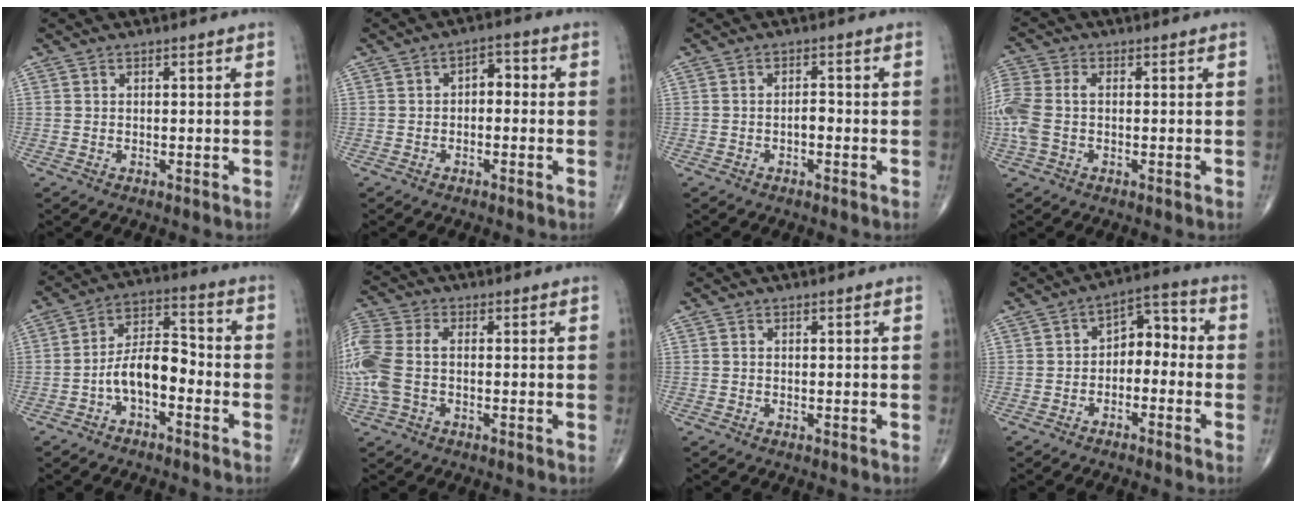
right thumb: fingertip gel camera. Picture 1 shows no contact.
{"total": 3.8, "force": [-0.3, 2.4, 2.9], "torque": [-0.025, 0.020, -0.016]}
{"total": 1.7, "force": [-0.7, 0.8, 1.3], "torque": [-0.014, 0.006, -0.014]}
{"total": 8.7, "force": [-0.7, 5.5, 6.7], "torque": [-0.189, 0.018, -0.018]}
{"total": 8.9, "force": [-3.2, 4.5, 6.9], "torque": [-0.112, 0.045, -0.064]}
{"total": 11.6, "force": [-0.9, 6.9, 9.2], "torque": [-0.261, 0.020, -0.016]}
{"total": 0.0}
{"total": 9.4, "force": [-2.2, 6.1, 6.8], "torque": [-0.059, 0.053, -0.048]}